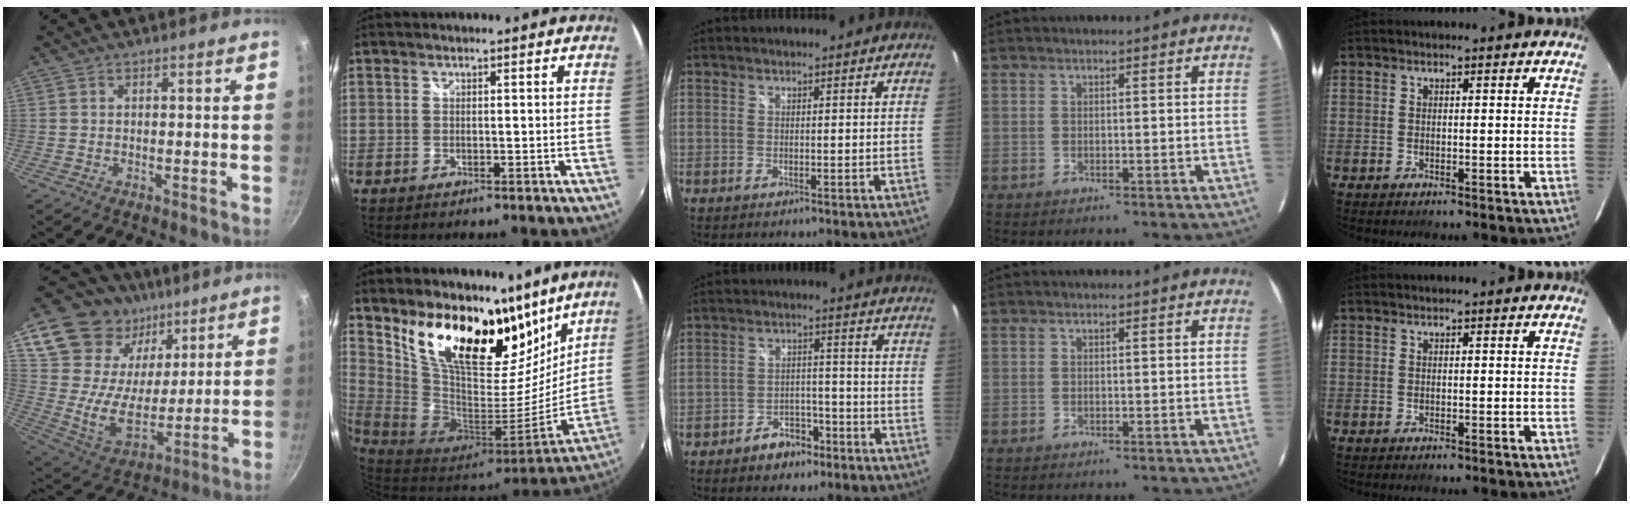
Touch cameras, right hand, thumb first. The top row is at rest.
{"thumb": {"total": 23.8, "force": [13.1, 16.2, 11.6], "torque": [-0.185, -0.057, 0.241]}, "index": {"total": 22.2, "force": [14.2, 9.8, 13.9], "torque": [-0.239, 0.005, 0.260]}, "middle": {"total": 6.2, "force": [-4.4, 3.5, 2.6], "torque": [-0.058, 0.017, -0.057]}}